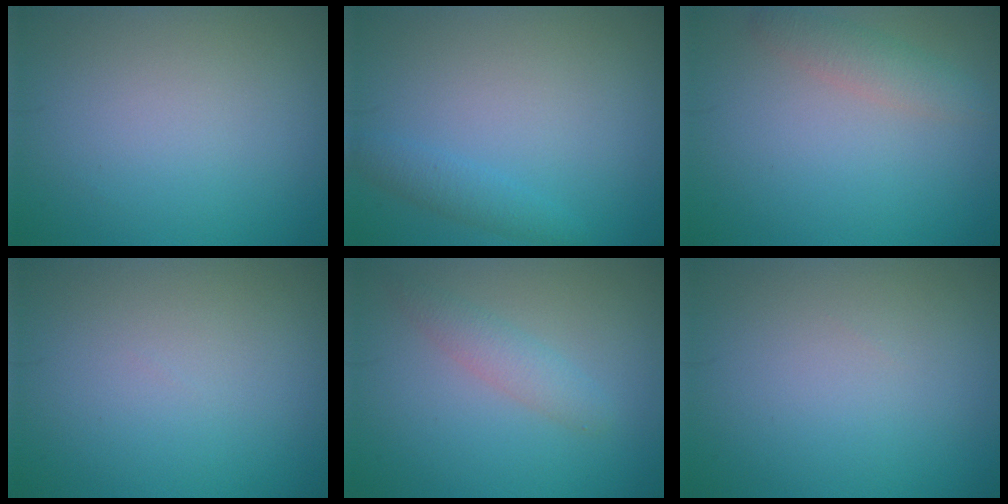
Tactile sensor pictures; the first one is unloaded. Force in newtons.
{"total": 1.6, "press": 1.6, "slide": 0.1}
{"total": 2.1, "press": 2.1, "slide": 0.1}
{"total": 0.0}
{"total": 2.0, "press": 2.0, "slide": 0.1}
{"total": 0.0}